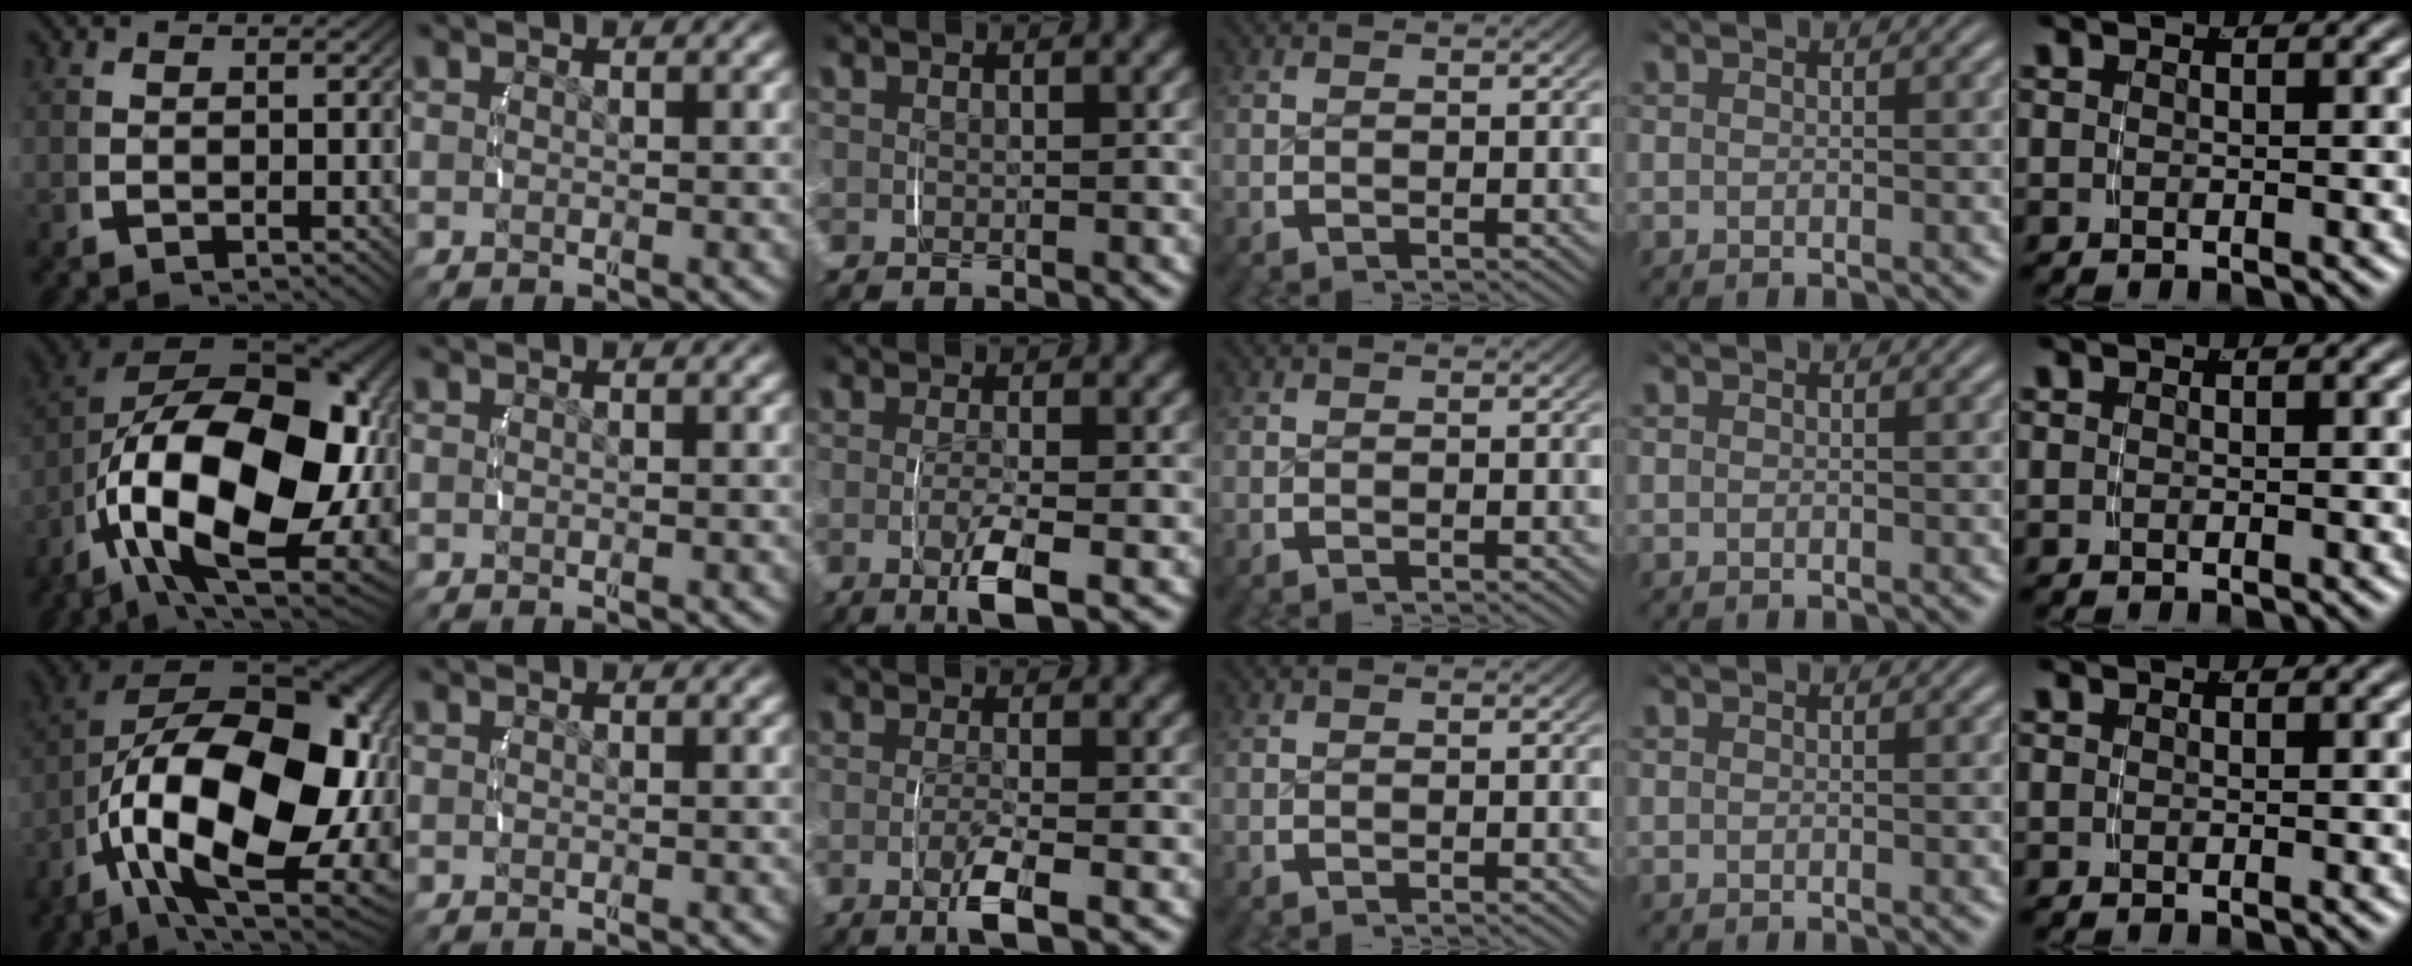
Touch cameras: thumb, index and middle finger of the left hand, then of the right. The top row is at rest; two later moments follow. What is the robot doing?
{"motion": "lift_and_place", "object": "phone"}